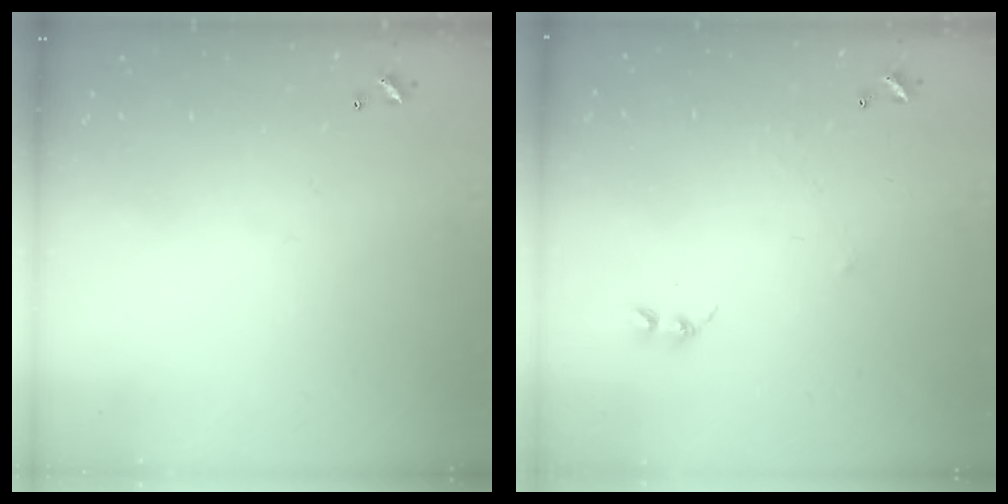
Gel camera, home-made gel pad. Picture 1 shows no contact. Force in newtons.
{"total": 2.3, "press": 2.3, "slide": 0.3}